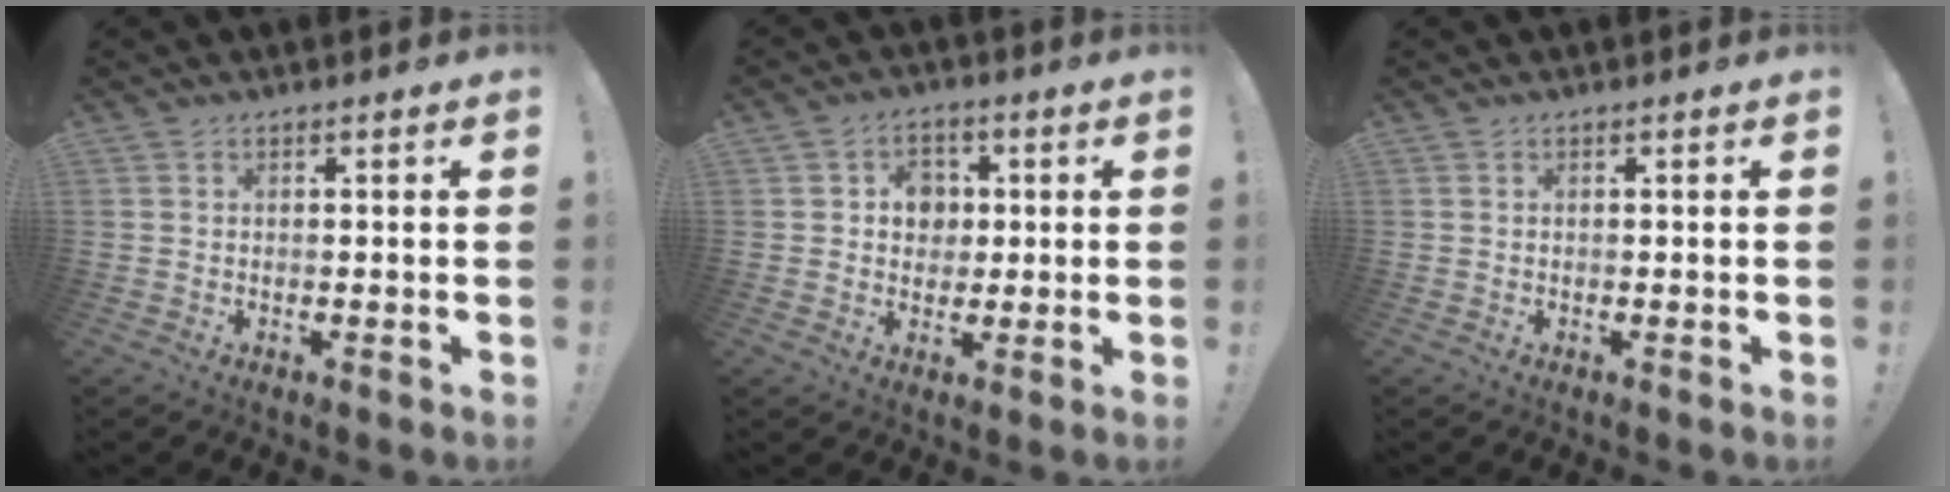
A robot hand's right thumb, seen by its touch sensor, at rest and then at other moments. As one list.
[{"total": 7.1, "force": [1.3, 6.4, 2.7], "torque": [-0.035, -0.001, 0.024]}, {"total": 0.0}]